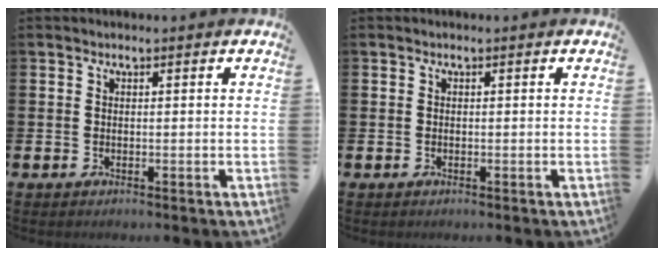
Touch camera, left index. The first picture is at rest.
{"total": 0.0}